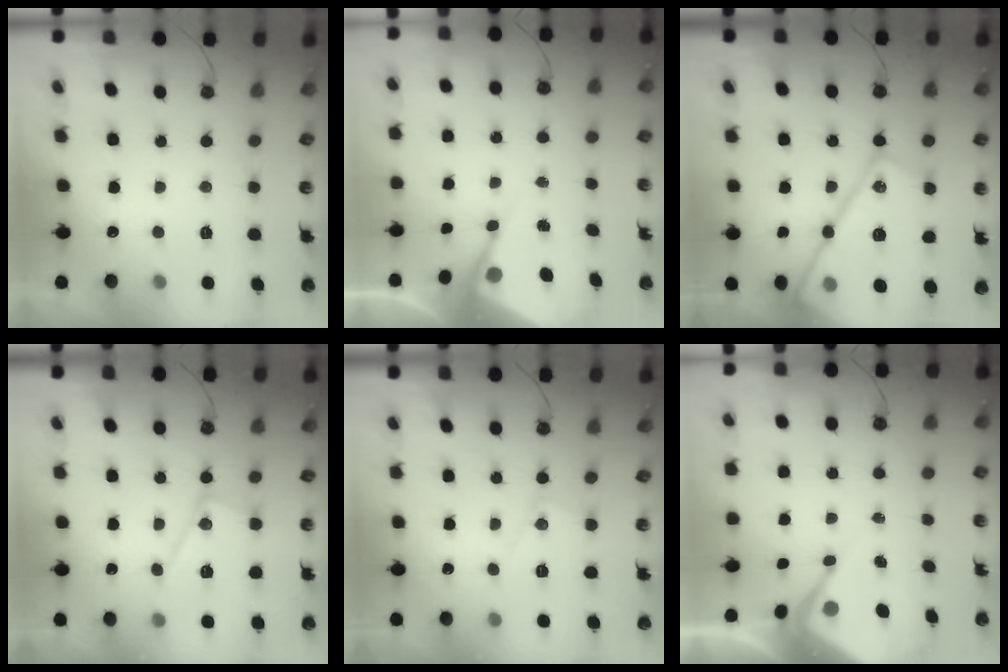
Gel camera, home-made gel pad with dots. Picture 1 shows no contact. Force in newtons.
{"total": 6.5, "press": 6.5, "slide": 0.3}
{"total": 23.2, "press": 23.1, "slide": 2.1}
{"total": 13.5, "press": 13.4, "slide": 1.1}
{"total": 8.0, "press": 8.0, "slide": 0.7}
{"total": 5.5, "press": 5.5, "slide": 0.3}